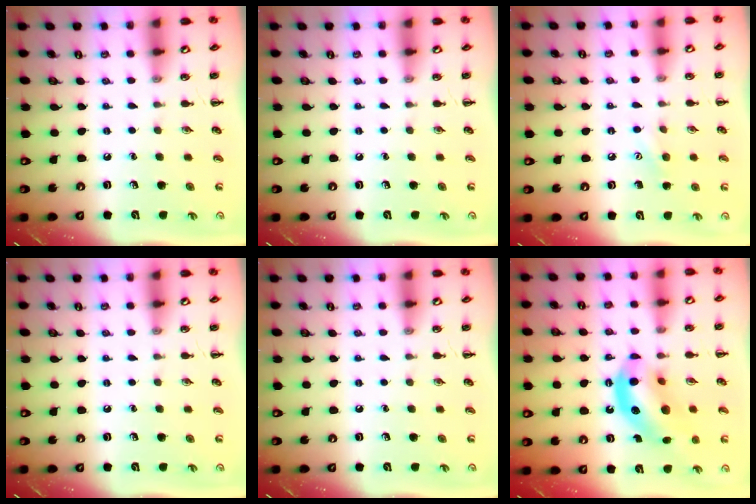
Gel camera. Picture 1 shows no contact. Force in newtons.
{"total": 0.0}
{"total": 6.8, "press": 6.6, "slide": 1.7}
{"total": 0.0}
{"total": 0.0}
{"total": 13.6, "press": 13.1, "slide": 3.6}